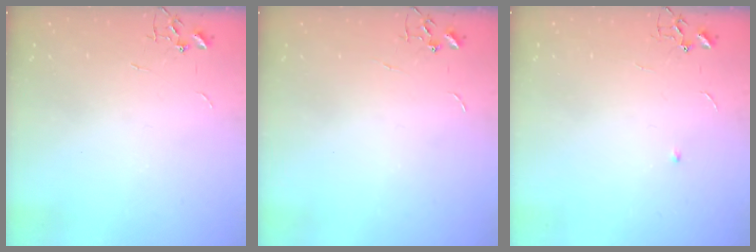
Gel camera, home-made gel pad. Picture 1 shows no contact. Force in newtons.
{"total": 0.0}
{"total": 3.4, "press": 3.4, "slide": 0.7}